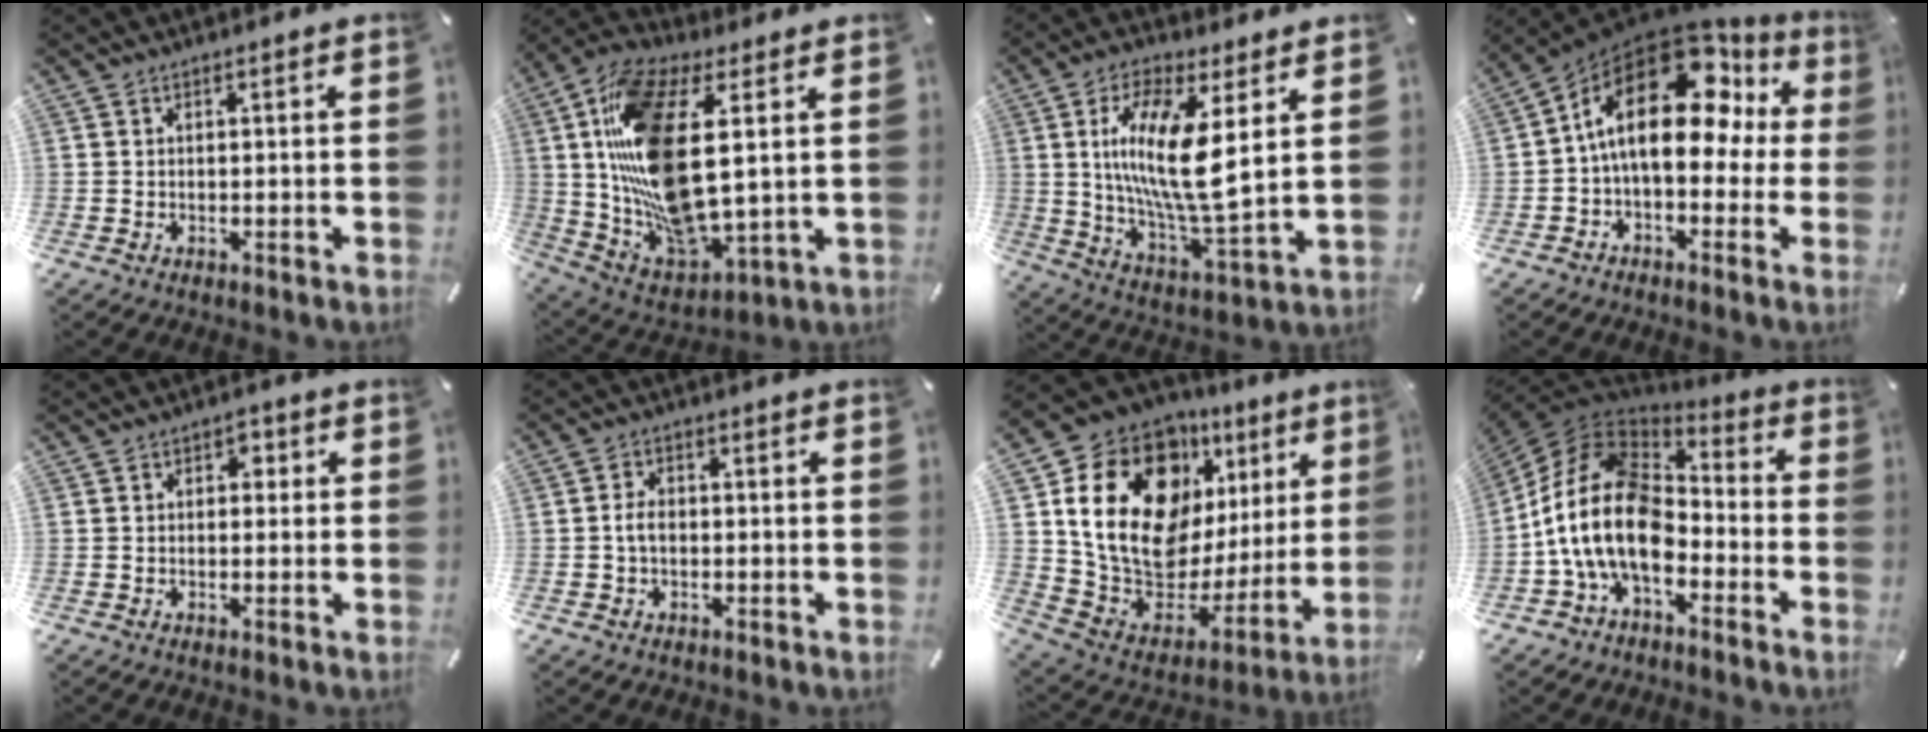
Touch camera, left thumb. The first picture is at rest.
{"total": 21.6, "force": [4.9, 10.5, 18.2], "torque": [-0.405, -0.027, 0.089]}
{"total": 16.1, "force": [4.1, 4.8, 14.9], "torque": [-0.295, -0.027, 0.059]}
{"total": 19.8, "force": [5.3, 11.1, 15.6], "torque": [-0.258, -0.031, 0.087]}
{"total": 2.3, "force": [-0.1, 1.8, 1.4], "torque": [-0.014, 0.004, -0.008]}
{"total": 4.0, "force": [-0.6, 2.8, 2.8], "torque": [-0.059, 0.006, -0.014]}
{"total": 20.9, "force": [9.6, 13.4, 12.9], "torque": [-0.247, -0.074, 0.172]}
{"total": 19.8, "force": [-6.1, 12.6, 14.0], "torque": [-0.288, 0.028, -0.104]}